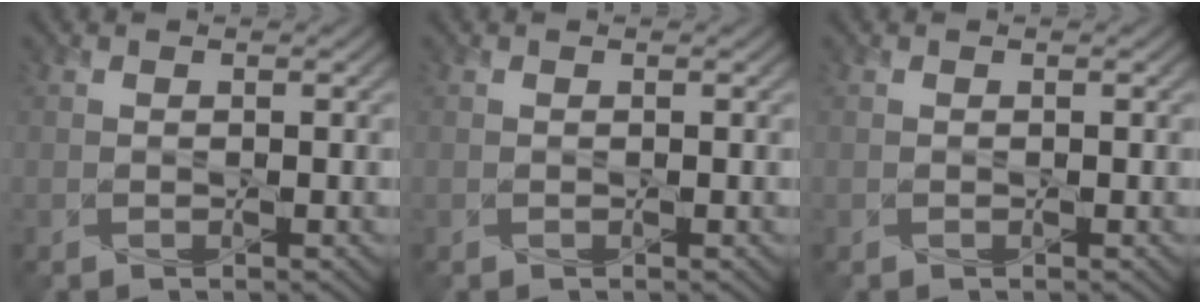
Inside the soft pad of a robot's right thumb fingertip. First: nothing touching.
{"total": 0.0}
{"total": 0.0}